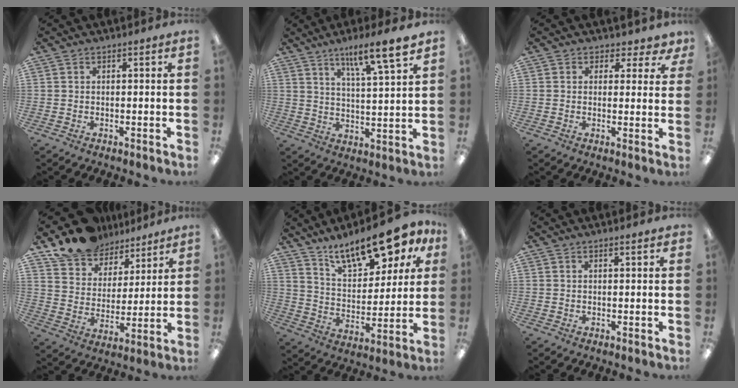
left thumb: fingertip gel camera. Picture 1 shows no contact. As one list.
[{"total": 10.9, "force": [8.0, 1.4, 7.3], "torque": [-0.112, -0.051, 0.128]}, {"total": 2.9, "force": [1.7, 2.3, 0.7], "torque": [-0.004, -0.007, 0.028]}, {"total": 14.2, "force": [12.1, 7.0, 2.8], "torque": [-0.073, -0.089, 0.228]}, {"total": 16.5, "force": [12.6, 6.1, 8.7], "torque": [-0.142, -0.074, 0.217]}, {"total": 1.3, "force": [0.7, 0.3, 1.0], "torque": [-0.020, 0.001, 0.012]}]